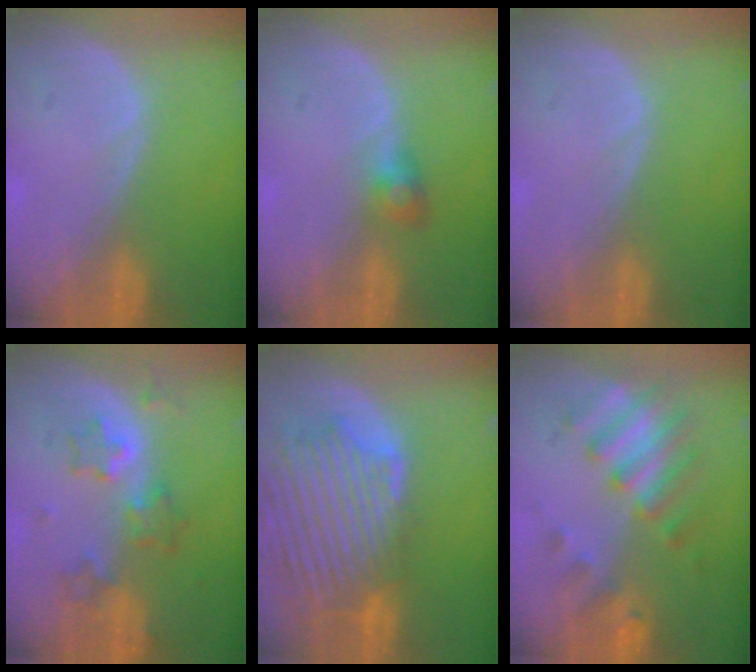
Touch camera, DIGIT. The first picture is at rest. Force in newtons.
{"total": 2.5, "press": 2.5, "slide": 0.2}
{"total": 0.0}
{"total": 6.1, "press": 5.8, "slide": 1.9}
{"total": 13.7, "press": 11.8, "slide": 7.0}
{"total": 7.2, "press": 7.2, "slide": 1.1}